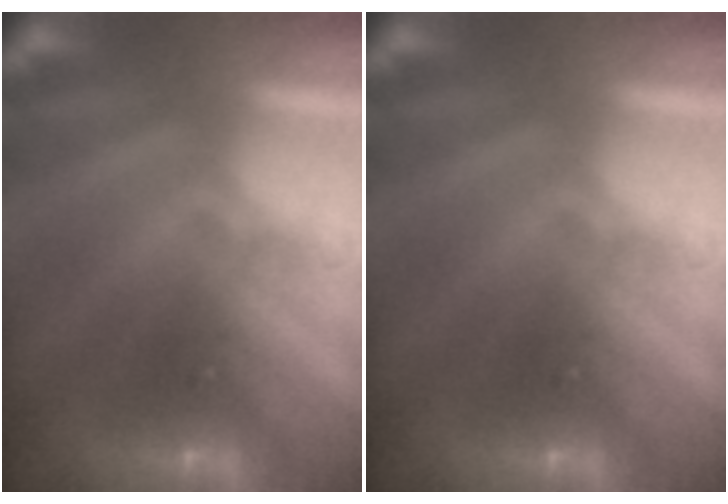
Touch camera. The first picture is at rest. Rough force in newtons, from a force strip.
{"total": 0.0}